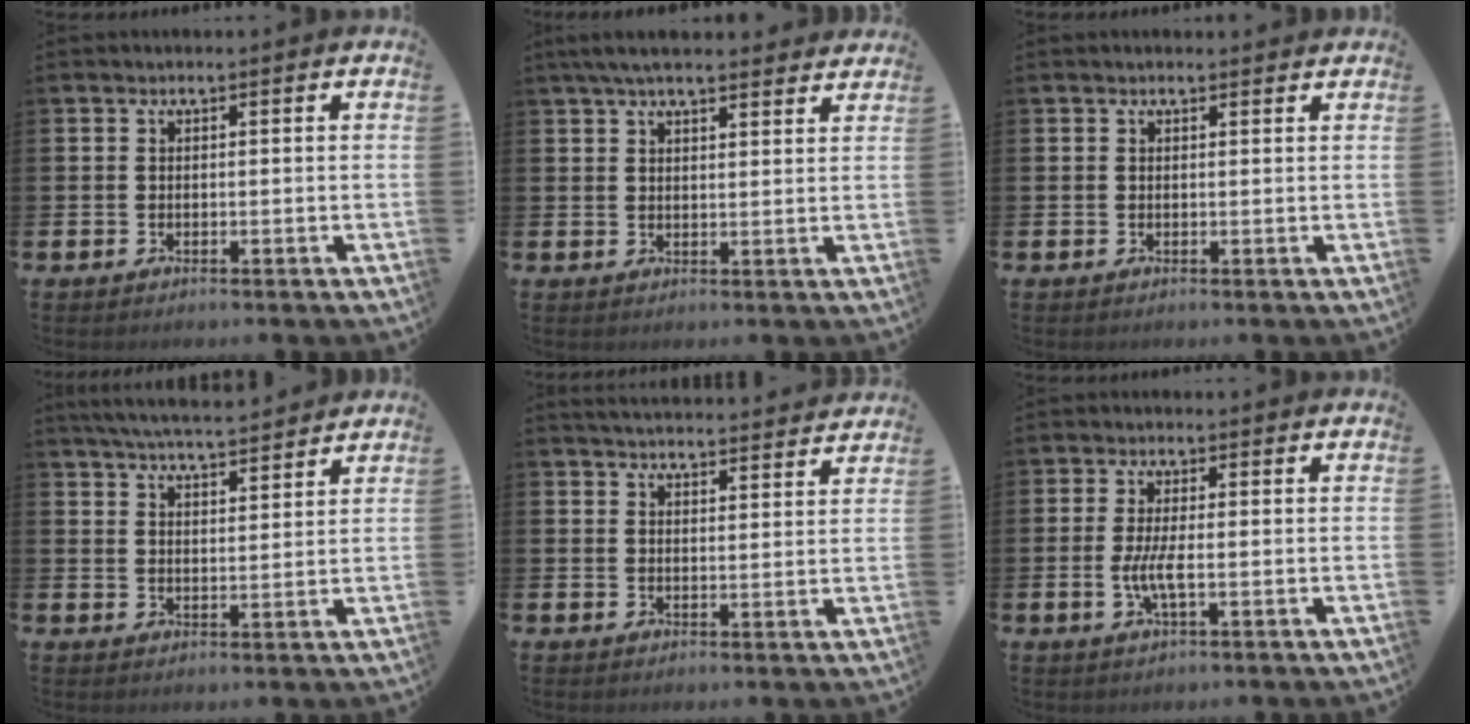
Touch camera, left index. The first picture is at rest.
{"total": 4.8, "force": [4.4, 0.9, 1.8], "torque": [-0.041, -0.012, 0.081]}
{"total": 0.6, "force": [0.6, 0.2, 0.1], "torque": [0.008, -0.002, 0.008]}
{"total": 5.7, "force": [5.6, 0.3, 1.0], "torque": [-0.032, -0.030, 0.100]}
{"total": 4.1, "force": [4.1, 0.1, 0.2], "torque": [-0.009, -0.030, 0.073]}
{"total": 3.3, "force": [-0.6, 0.6, 3.1], "torque": [-0.065, -0.002, -0.013]}